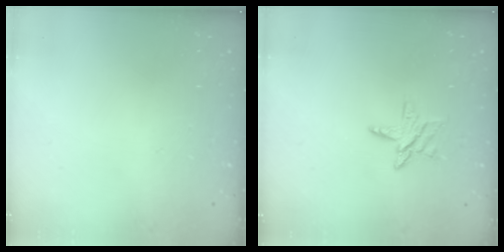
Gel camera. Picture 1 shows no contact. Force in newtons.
{"total": 7.3, "press": 7.2, "slide": 0.7}